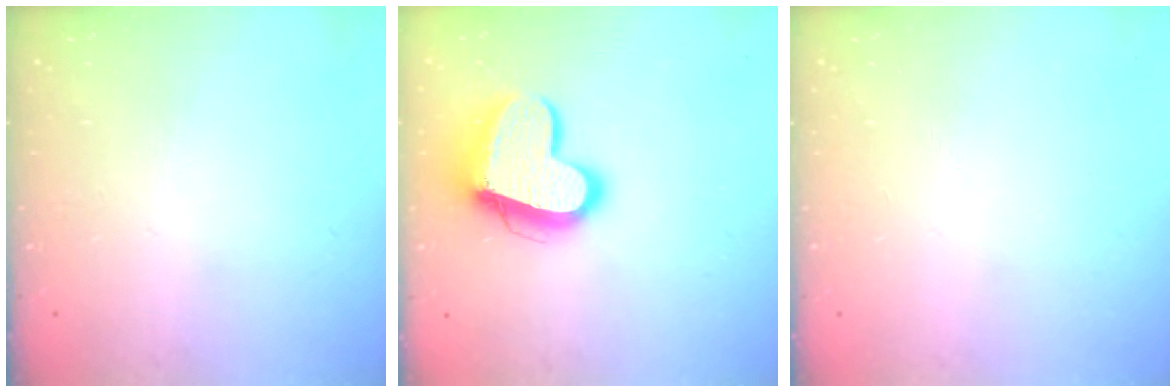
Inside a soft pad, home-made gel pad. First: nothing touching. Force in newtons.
{"total": 15.0, "press": 14.9, "slide": 1.6}
{"total": 0.0}